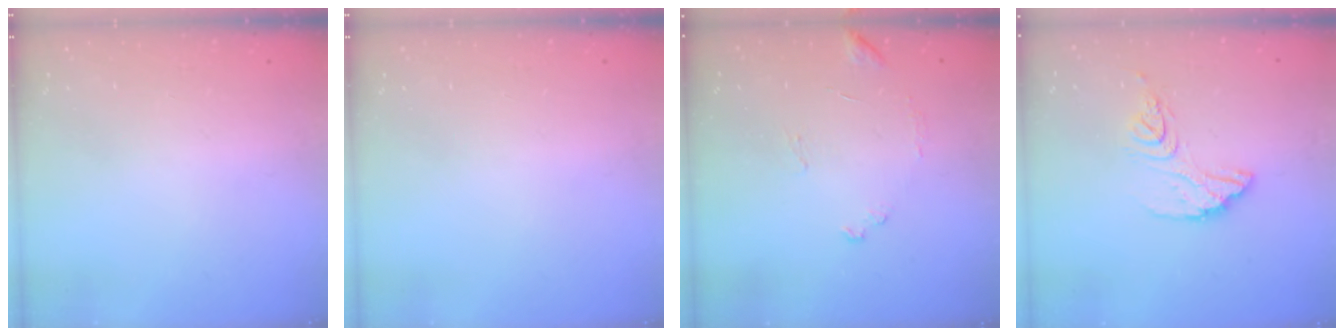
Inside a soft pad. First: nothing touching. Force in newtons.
{"total": 0.0}
{"total": 8.1, "press": 8.0, "slide": 0.4}
{"total": 11.5, "press": 11.4, "slide": 1.0}